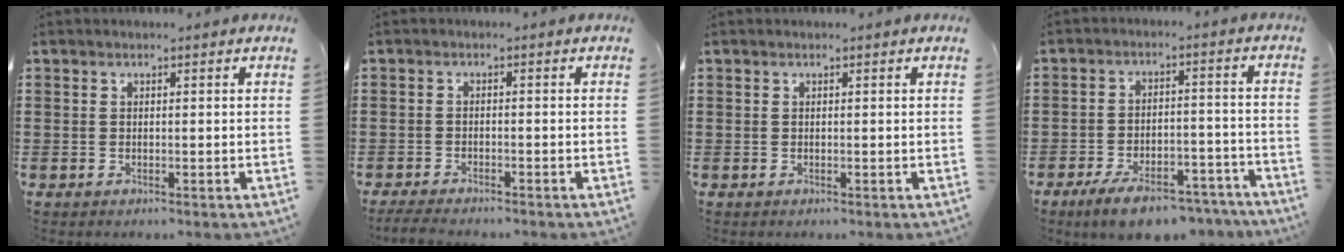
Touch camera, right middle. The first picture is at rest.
{"total": 1.9, "force": [-1.8, 0.0, 0.6], "torque": [-0.018, -0.001, -0.039]}
{"total": 0.0}
{"total": 7.6, "force": [-6.4, 1.6, 3.7], "torque": [-0.061, 0.013, -0.118]}